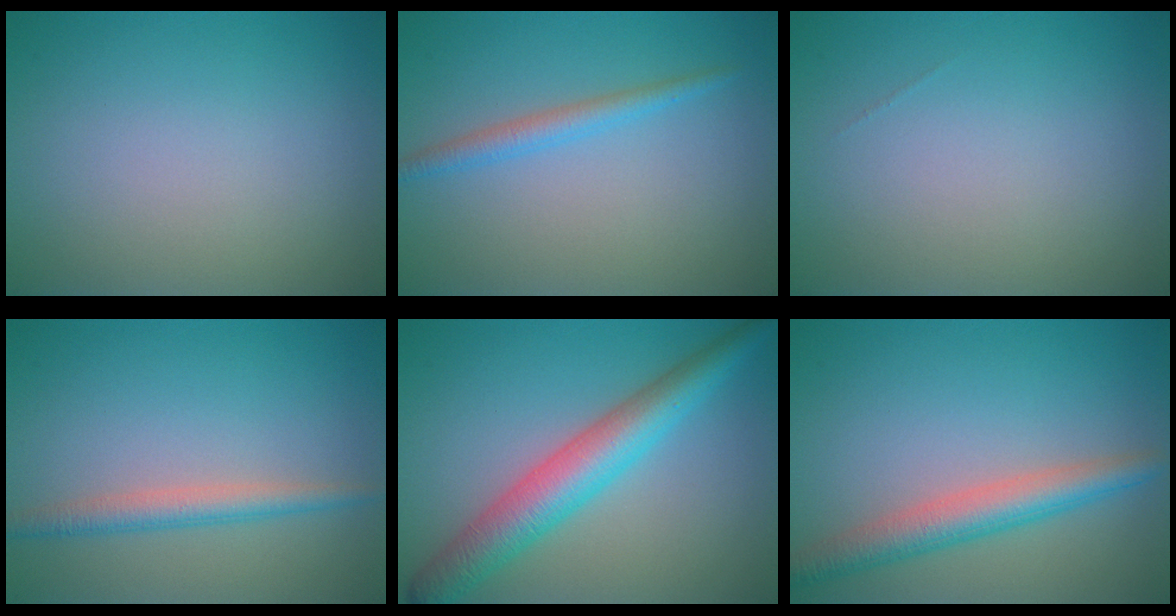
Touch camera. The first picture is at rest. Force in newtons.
{"total": 2.0, "press": 2.0, "slide": 0.1}
{"total": 0.0}
{"total": 2.5, "press": 2.5, "slide": 0.0}
{"total": 6.1, "press": 6.1, "slide": 0.1}
{"total": 4.2, "press": 4.2, "slide": 0.2}